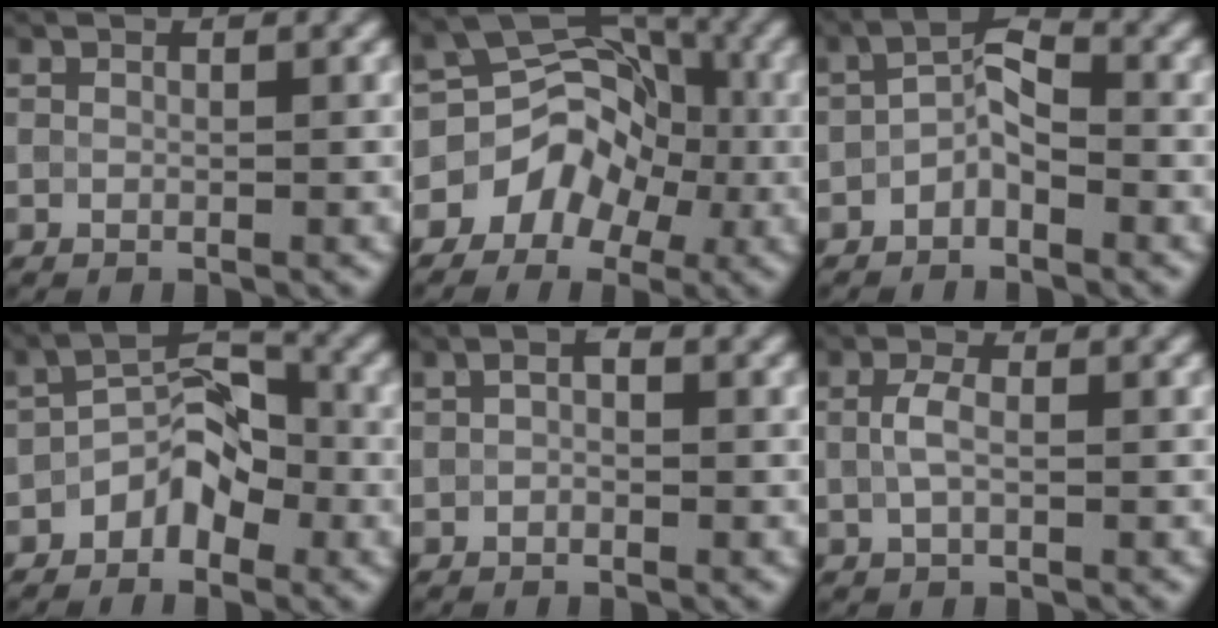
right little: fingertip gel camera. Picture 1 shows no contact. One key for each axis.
{"total": 6.1, "fx": -2.0, "fy": 5.0, "fz": 2.9, "tx": -0.031, "ty": 0.009, "tz": -0.045}
{"total": 2.9, "fx": -1.3, "fy": 1.4, "fz": 2.2, "tx": -0.035, "ty": 0.015, "tz": -0.029}
{"total": 4.6, "fx": -2.0, "fy": 2.9, "fz": 3.0, "tx": -0.036, "ty": 0.014, "tz": -0.040}
{"total": 1.2, "fx": -0.2, "fy": 0.7, "fz": 0.9, "tx": -0.016, "ty": 0.002, "tz": -0.006}
{"total": 2.1, "fx": 0.1, "fy": 1.0, "fz": 1.8, "tx": -0.043, "ty": 0.002, "tz": -0.001}